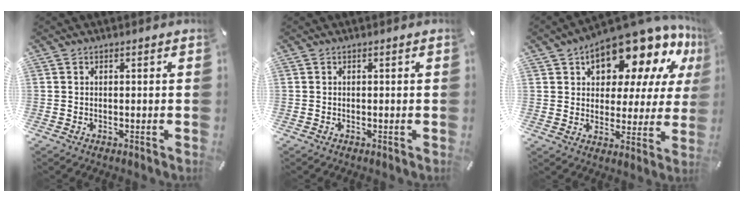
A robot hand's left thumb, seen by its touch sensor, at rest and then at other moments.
{"total": 0.0}
{"total": 17.1, "force": [11.9, 8.4, 9.0], "torque": [-0.136, -0.093, 0.202]}